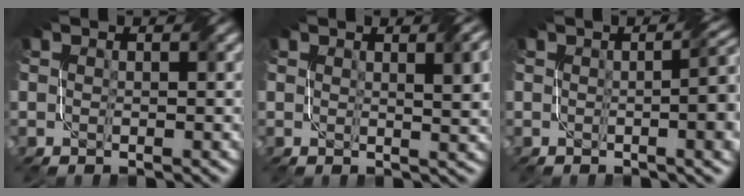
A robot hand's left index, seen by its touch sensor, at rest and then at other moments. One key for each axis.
{"total": 4.3, "fx": 1.7, "fy": 1.3, "fz": 3.7, "tx": -0.036, "ty": 0.007, "tz": 0.023}
{"total": 7.9, "fx": -0.1, "fy": 3.1, "fz": 7.3, "tx": -0.043, "ty": 0.014, "tz": -0.005}